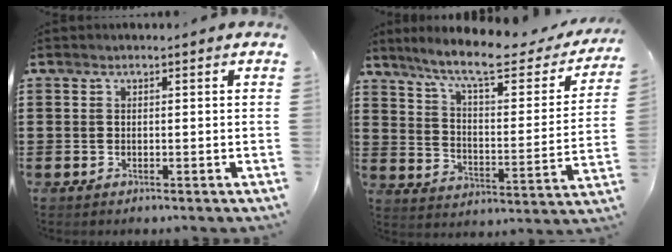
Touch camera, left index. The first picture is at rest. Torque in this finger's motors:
{"motor_torque": [2.14, 0.00, 0.41, 0.20]}